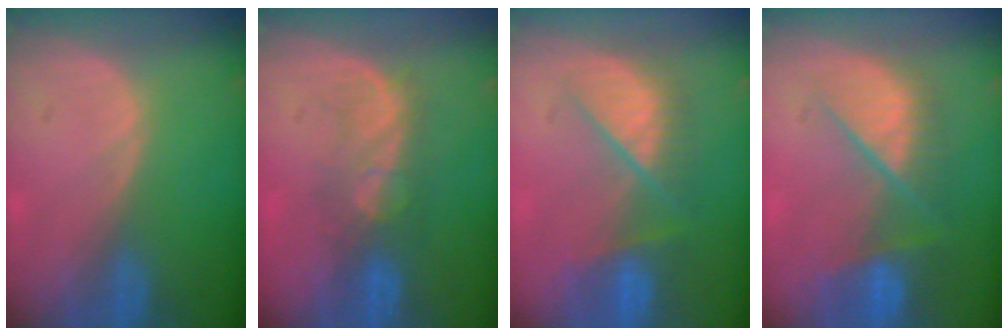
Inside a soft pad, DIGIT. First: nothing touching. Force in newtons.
{"total": 5.6, "press": 5.5, "slide": 1.3}
{"total": 7.2, "press": 7.2, "slide": 0.5}
{"total": 9.4, "press": 8.2, "slide": 4.7}